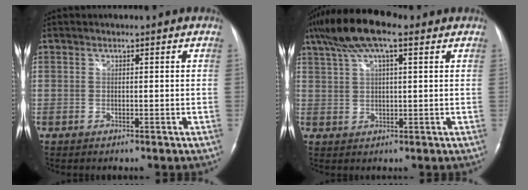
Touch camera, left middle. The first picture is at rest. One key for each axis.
{"total": 10.4, "fx": 6.6, "fy": 2.5, "fz": 7.7, "tx": -0.151, "ty": 0.034, "tz": 0.114}